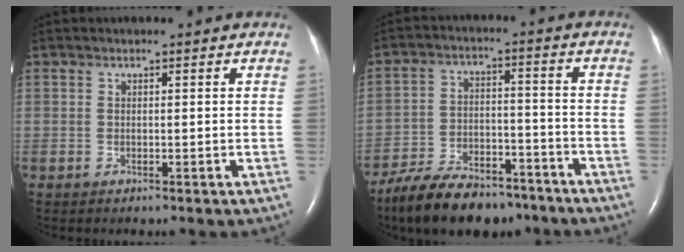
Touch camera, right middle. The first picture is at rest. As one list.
[{"total": 14.7, "force": [-11.9, 5.6, 6.7], "torque": [-0.115, 0.008, -0.192]}]